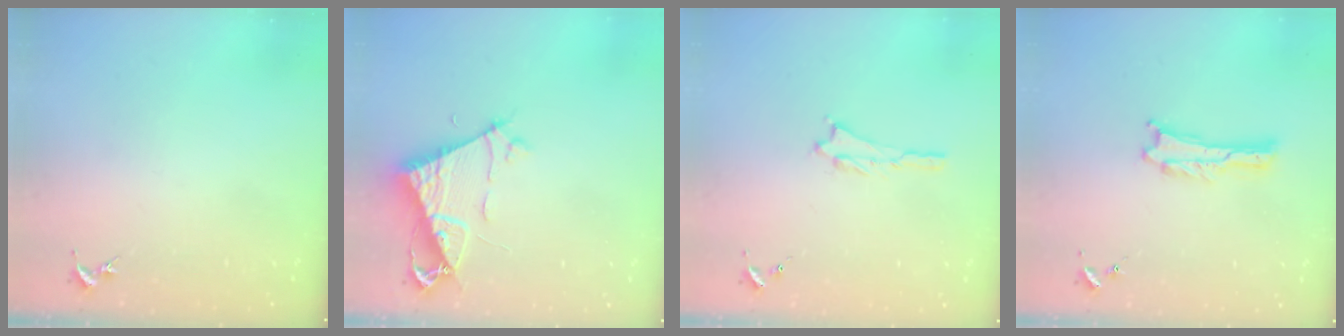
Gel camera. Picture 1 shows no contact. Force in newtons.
{"total": 7.0, "press": 7.0, "slide": 0.5}
{"total": 0.7, "press": 0.7, "slide": 0.1}
{"total": 0.0}